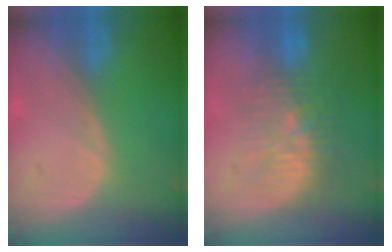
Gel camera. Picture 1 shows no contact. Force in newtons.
{"total": 9.4, "press": 8.9, "slide": 2.9}